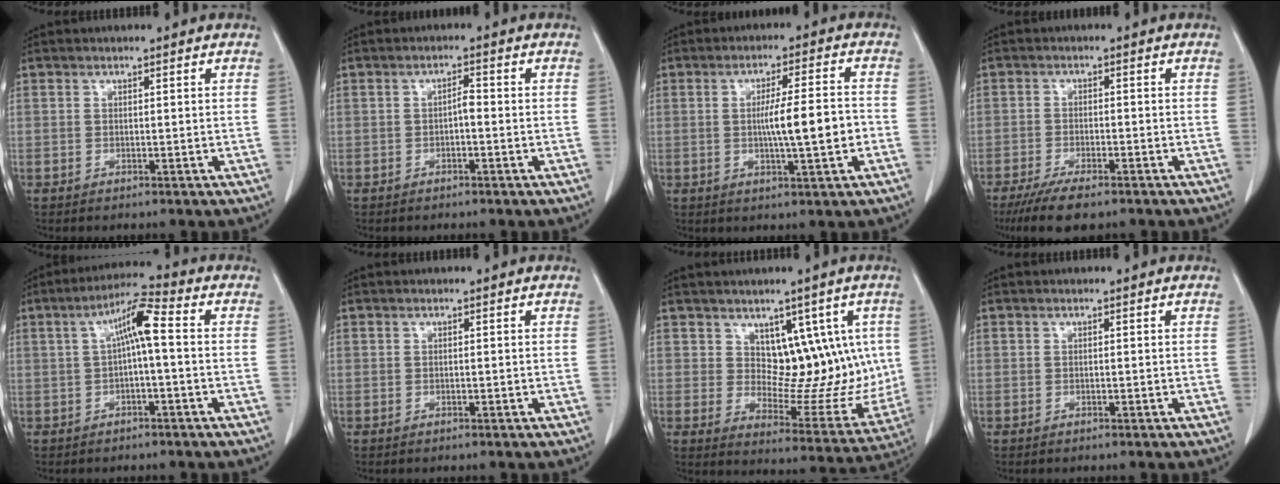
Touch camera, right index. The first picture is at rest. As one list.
[{"total": 1.6, "force": [-0.4, 0.5, 1.5], "torque": [-0.022, 0.004, -0.008]}, {"total": 7.8, "force": [-1.0, 0.3, 7.7], "torque": [-0.126, 0.002, -0.016]}, {"total": 7.0, "force": [-5.3, 1.7, 4.3], "torque": [-0.072, -0.014, -0.087]}, {"total": 6.5, "force": [0.5, 0.8, 6.4], "torque": [-0.112, 0.025, 0.008]}, {"total": 0.0}, {"total": 11.9, "force": [3.8, 7.0, 8.9], "torque": [-0.090, 0.007, 0.071]}, {"total": 0.0}]